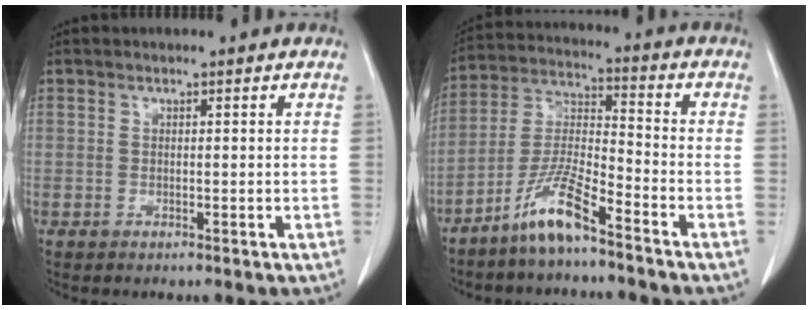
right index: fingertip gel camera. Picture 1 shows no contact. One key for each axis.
{"total": 9.1, "fx": -6.5, "fy": 0.7, "fz": 6.2, "tx": -0.139, "ty": -0.011, "tz": -0.133}